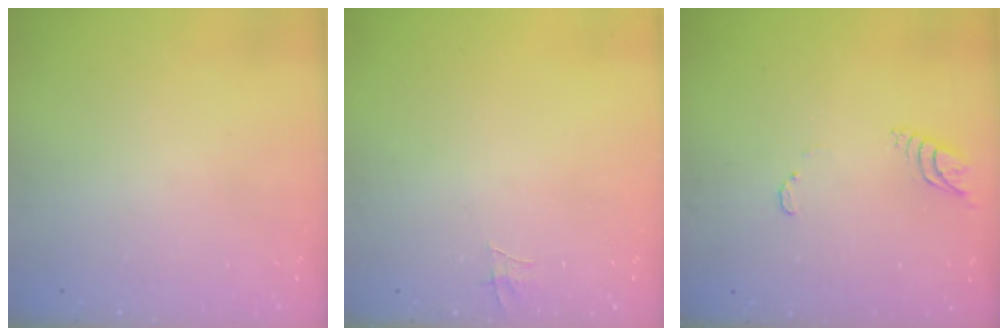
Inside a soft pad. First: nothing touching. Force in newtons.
{"total": 4.3, "press": 4.3, "slide": 0.3}
{"total": 3.9, "press": 3.9, "slide": 0.4}